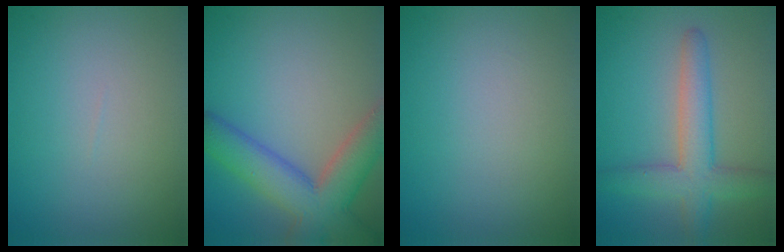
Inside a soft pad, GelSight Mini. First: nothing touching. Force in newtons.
{"total": 7.5, "press": 7.5, "slide": 0.4}
{"total": 0.0}
{"total": 4.7, "press": 4.7, "slide": 0.2}